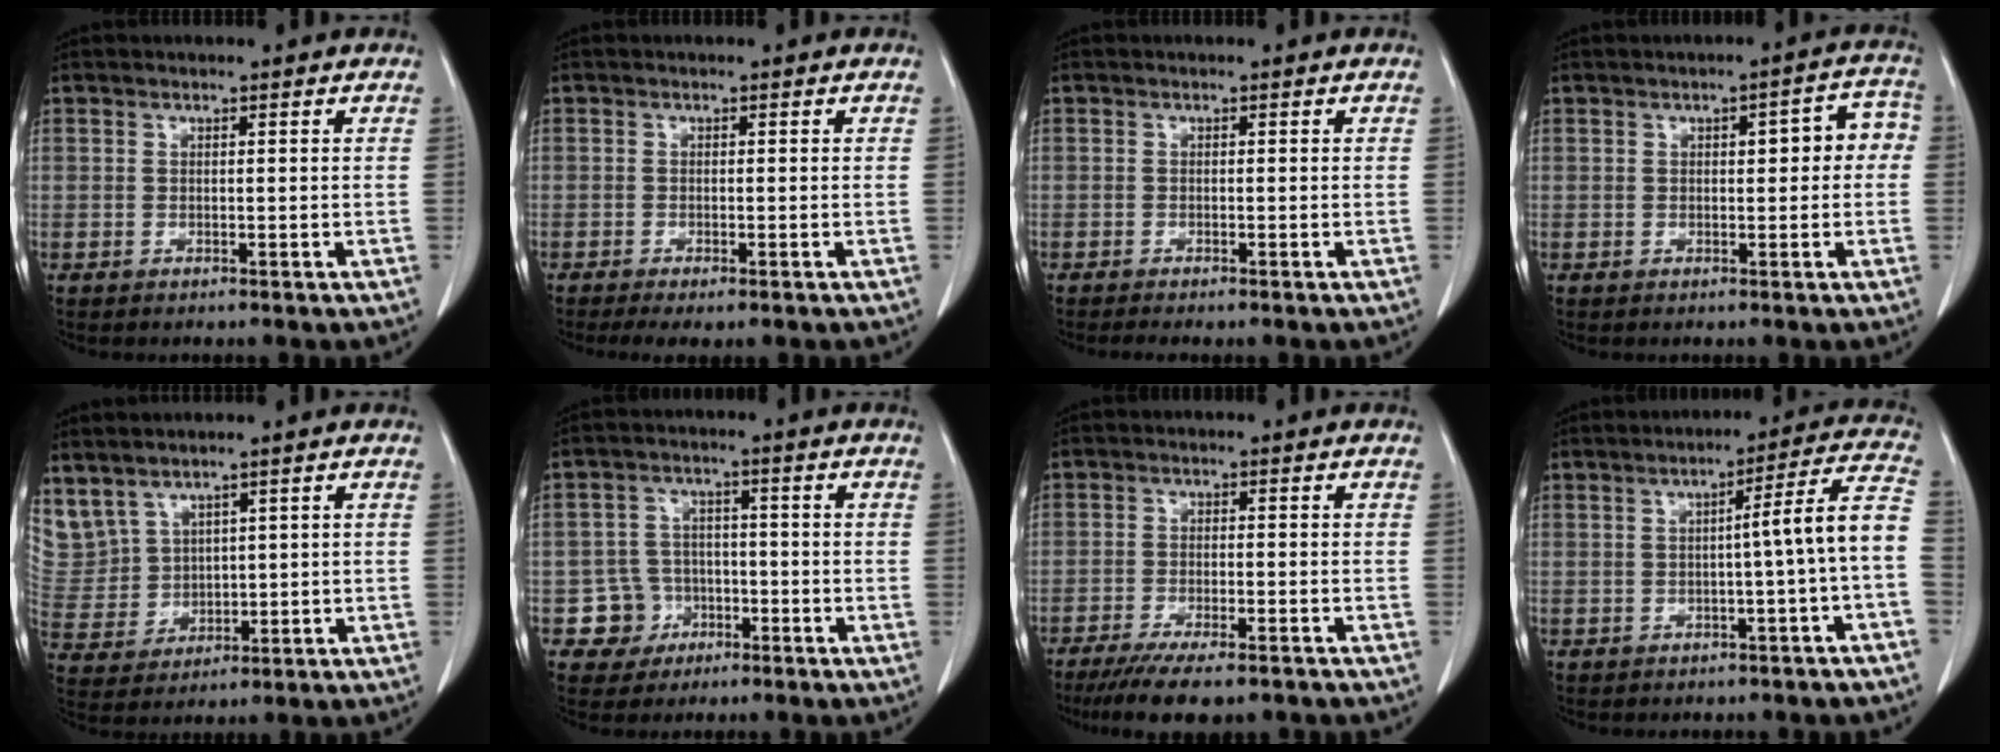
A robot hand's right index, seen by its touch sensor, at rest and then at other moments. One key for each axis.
{"total": 3.2, "fx": -2.0, "fy": 0.9, "fz": 2.3, "tx": -0.040, "ty": -0.010, "tz": -0.032}
{"total": 1.0, "fx": -0.8, "fy": 0.1, "fz": 0.6, "tx": -0.009, "ty": -0.002, "tz": -0.014}
{"total": 5.7, "fx": 0.8, "fy": 2.2, "fz": 5.2, "tx": -0.054, "ty": 0.033, "tz": 0.006}
{"total": 11.4, "fx": 6.3, "fy": 8.7, "fz": 3.7, "tx": -0.131, "ty": 0.029, "tz": 0.160}
{"total": 5.6, "fx": -2.2, "fy": 5.2, "fz": 0.0, "tx": 0.009, "ty": 0.017, "tz": -0.035}
{"total": 10.6, "fx": -8.4, "fy": 2.1, "fz": 6.2, "tx": -0.086, "ty": -0.015, "tz": -0.126}
{"total": 7.6, "fx": -1.3, "fy": -0.8, "fz": 7.5, "tx": -0.091, "ty": 0.022, "tz": -0.021}